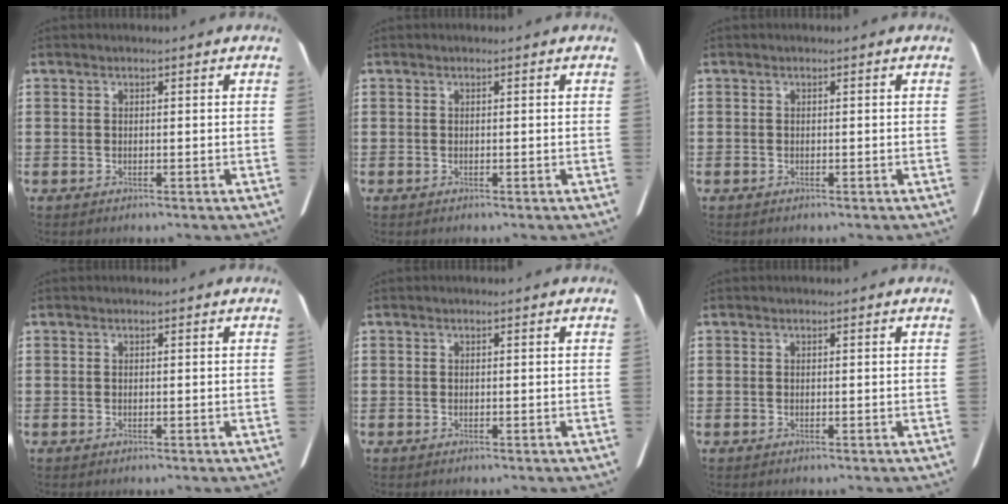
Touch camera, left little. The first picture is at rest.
{"total": 0.0}
{"total": 0.0}
{"total": 0.0}
{"total": 0.0}
{"total": 0.0}